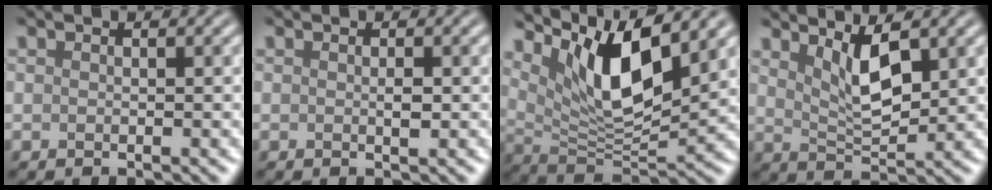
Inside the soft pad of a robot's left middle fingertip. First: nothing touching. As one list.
[{"total": 0.8, "force": [0.0, 0.2, 0.8], "torque": [-0.015, -0.002, 0.000]}, {"total": 8.9, "force": [4.8, 2.8, 7.1], "torque": [-0.126, -0.014, 0.091]}, {"total": 4.3, "force": [2.3, 1.3, 3.4], "torque": [-0.064, -0.010, 0.043]}]